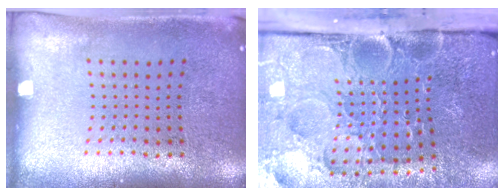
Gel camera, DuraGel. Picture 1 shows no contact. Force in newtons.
{"total": 5.3, "press": 4.1, "slide": 3.4}